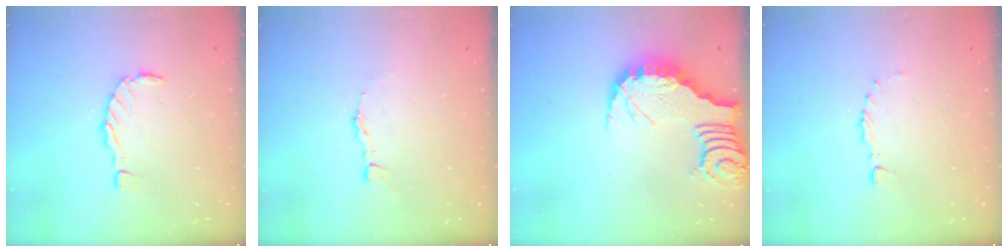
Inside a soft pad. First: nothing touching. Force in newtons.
{"total": 2.5, "press": 2.5, "slide": 0.1}
{"total": 7.1, "press": 7.0, "slide": 0.8}
{"total": 0.0}